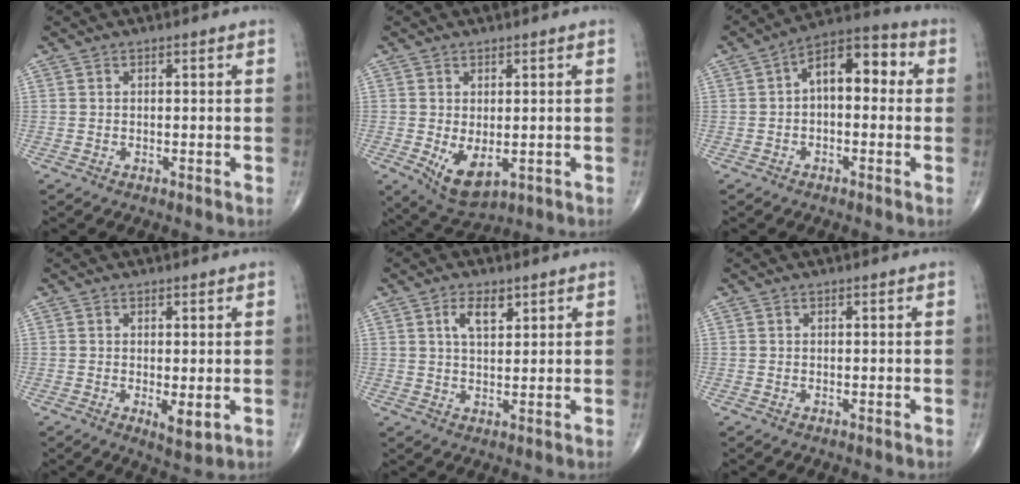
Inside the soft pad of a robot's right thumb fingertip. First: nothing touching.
{"total": 6.7, "force": [-1.1, 3.5, 5.5], "torque": [-0.086, -0.014, -0.001]}
{"total": 10.2, "force": [0.9, 5.7, 8.4], "torque": [-0.101, 0.036, 0.000]}
{"total": 3.3, "force": [-0.4, 1.2, 3.1], "torque": [-0.048, -0.013, -0.001]}
{"total": 4.5, "force": [2.3, 2.2, 3.3], "torque": [-0.050, -0.010, 0.040]}
{"total": 0.0}